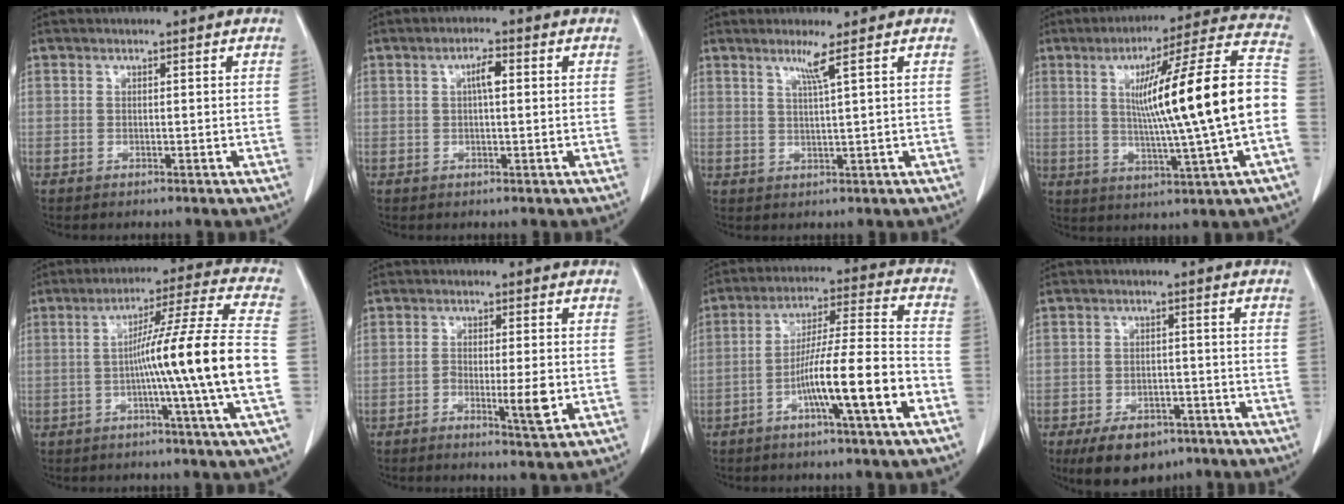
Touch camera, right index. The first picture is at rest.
{"total": 2.7, "force": [0.5, 0.6, 2.6], "torque": [-0.048, 0.005, 0.008]}
{"total": 2.8, "force": [1.6, -1.1, 2.1], "torque": [-0.043, -0.008, 0.036]}
{"total": 18.3, "force": [-2.1, -1.4, 18.1], "torque": [-0.275, 0.003, -0.043]}
{"total": 15.9, "force": [-2.8, -2.6, 15.4], "torque": [-0.239, 0.002, -0.053]}
{"total": 4.8, "force": [-1.4, 0.6, 4.5], "torque": [-0.070, -0.005, -0.019]}
{"total": 13.4, "force": [-5.5, 0.0, 12.2], "torque": [-0.210, 0.008, -0.093]}
{"total": 8.4, "force": [-5.8, 4.5, 4.1], "torque": [-0.065, 0.000, -0.085]}